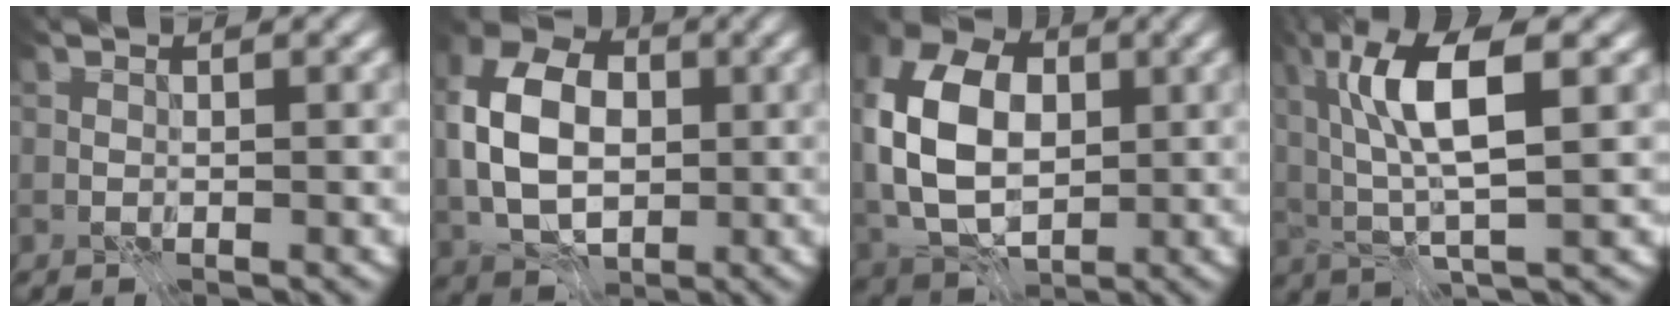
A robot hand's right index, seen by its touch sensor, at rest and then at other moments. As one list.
[{"total": 9.4, "force": [0.3, 6.8, 6.4], "torque": [-0.139, 0.007, -0.005]}, {"total": 11.2, "force": [0.9, 8.0, 7.8], "torque": [-0.178, 0.007, 0.012]}, {"total": 7.9, "force": [2.1, 2.5, 7.2], "torque": [-0.138, 0.003, 0.036]}]